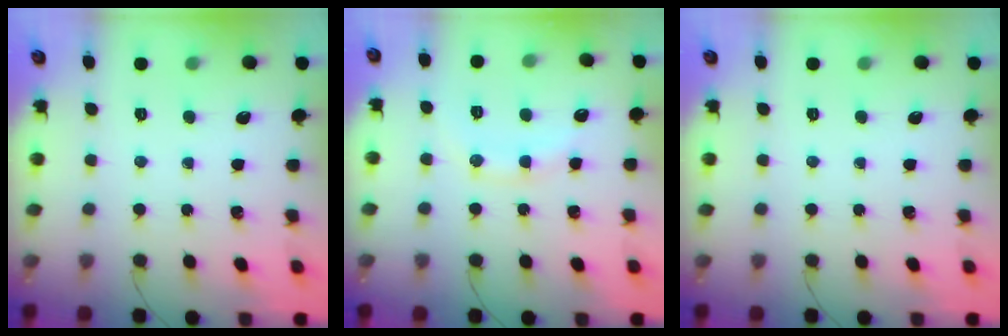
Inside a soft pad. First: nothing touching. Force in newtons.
{"total": 9.8, "press": 9.7, "slide": 1.0}
{"total": 0.0}